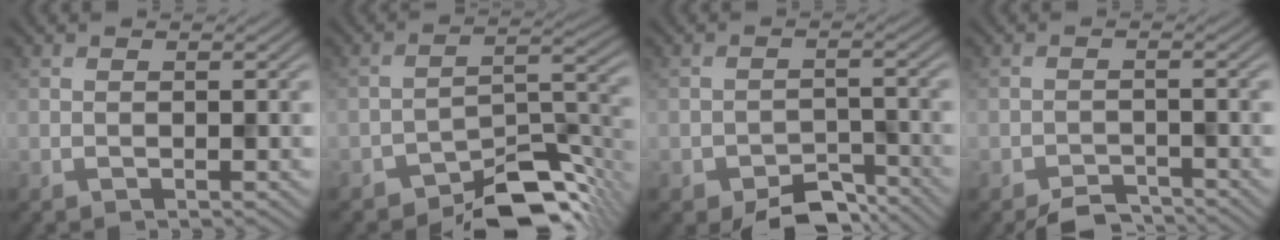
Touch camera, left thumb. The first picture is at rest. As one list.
[{"total": 8.8, "force": [-6.9, 3.2, 4.4], "torque": [-0.045, 0.003, -0.126]}, {"total": 5.4, "force": [-4.0, 2.6, 2.4], "torque": [-0.036, -0.006, -0.064]}, {"total": 3.1, "force": [-2.8, 0.8, 0.9], "torque": [-0.013, -0.001, -0.053]}]